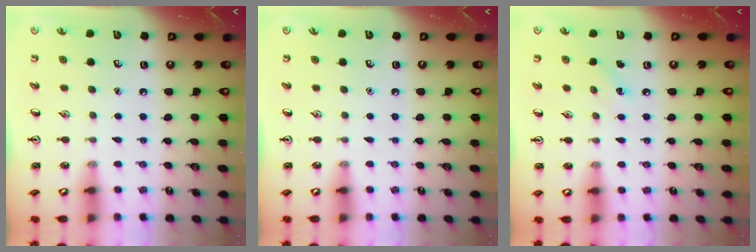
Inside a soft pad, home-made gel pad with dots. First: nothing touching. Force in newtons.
{"total": 0.0}
{"total": 5.3, "press": 5.0, "slide": 1.6}